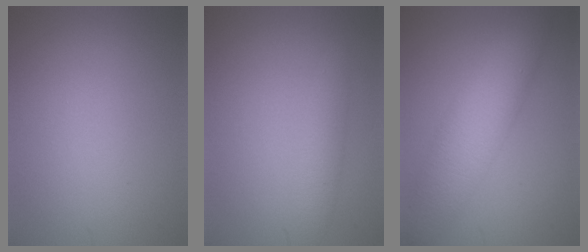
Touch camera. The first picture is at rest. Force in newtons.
{"total": 2.0, "press": 1.9, "slide": 0.2}
{"total": 6.4, "press": 6.4, "slide": 0.1}